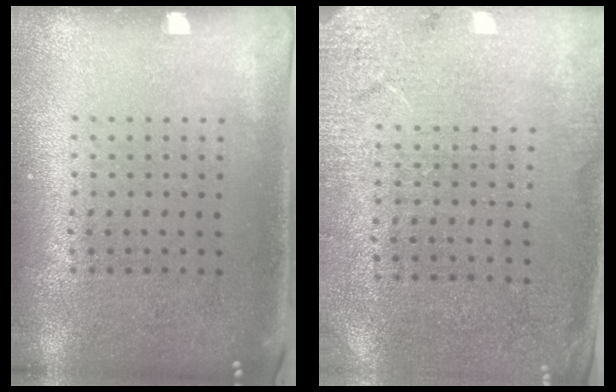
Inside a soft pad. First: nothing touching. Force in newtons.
{"total": 2.6, "press": 2.5, "slide": 0.5}